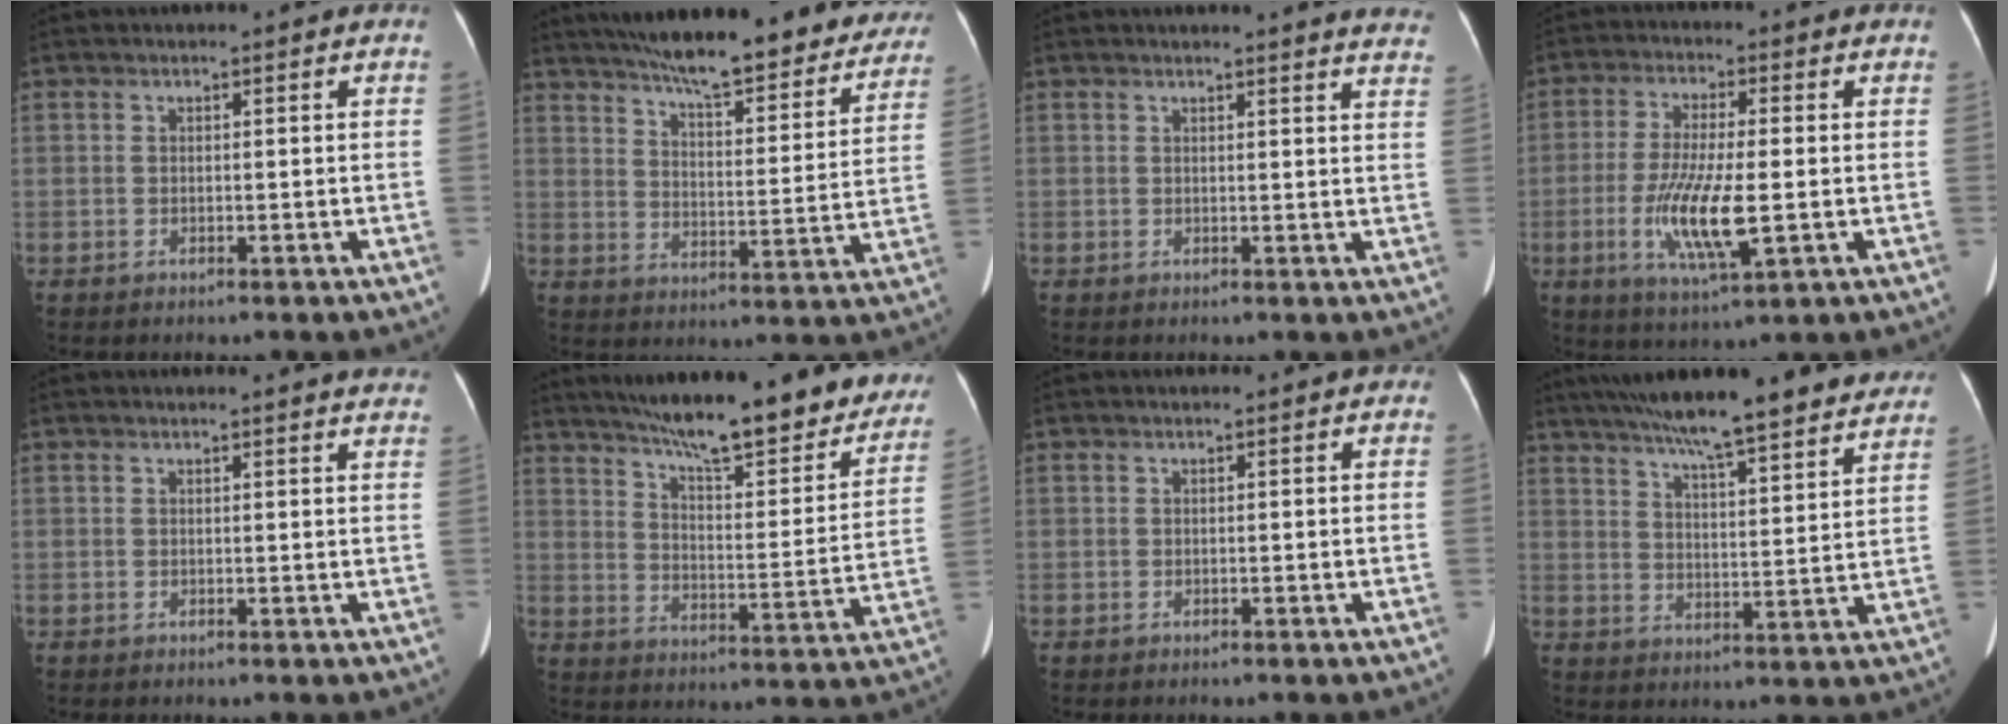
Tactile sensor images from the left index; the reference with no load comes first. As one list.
[{"total": 26.4, "force": [22.8, 5.5, 12.1], "torque": [-0.176, -0.022, 0.290]}, {"total": 12.7, "force": [12.3, 1.1, 3.0], "torque": [-0.012, -0.055, 0.102]}, {"total": 10.1, "force": [-2.0, 1.8, 9.7], "torque": [-0.198, -0.017, -0.036]}, {"total": 9.5, "force": [9.0, 1.5, 2.5], "torque": [-0.009, -0.001, 0.074]}, {"total": 27.0, "force": [22.9, 5.0, 13.5], "torque": [-0.195, -0.041, 0.298]}, {"total": 0.0}, {"total": 23.4, "force": [20.0, 3.0, 11.9], "torque": [-0.182, 0.012, 0.267]}]